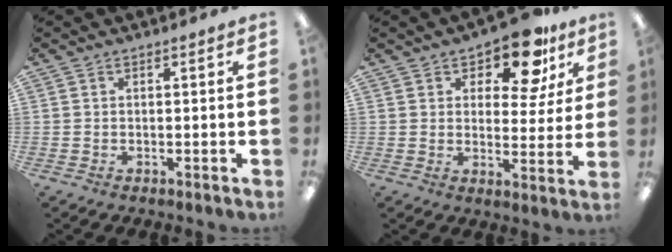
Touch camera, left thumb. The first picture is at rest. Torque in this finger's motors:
{"motor_torque": [-0.01, 0.13, -0.25, -0.13, 0.04]}